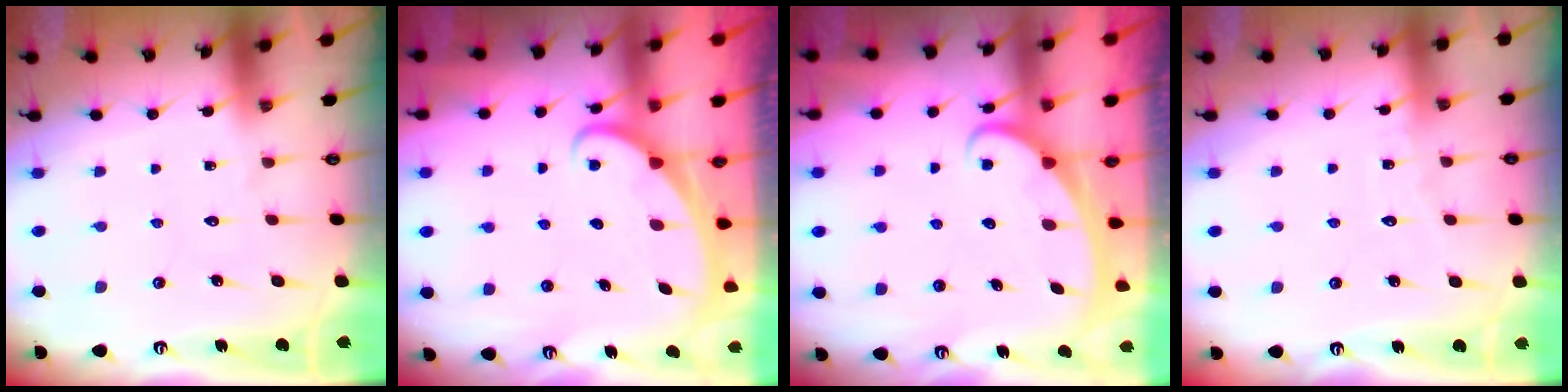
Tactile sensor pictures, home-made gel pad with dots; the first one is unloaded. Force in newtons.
{"total": 2.0, "press": 2.0, "slide": 0.1}
{"total": 2.6, "press": 2.6, "slide": 0.3}
{"total": 3.6, "press": 3.5, "slide": 0.4}